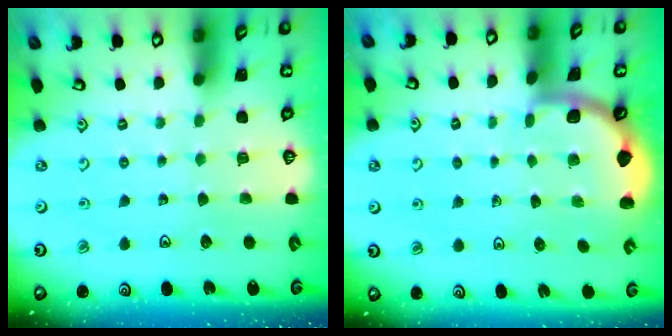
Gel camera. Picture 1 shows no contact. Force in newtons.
{"total": 1.8, "press": 1.8, "slide": 0.2}